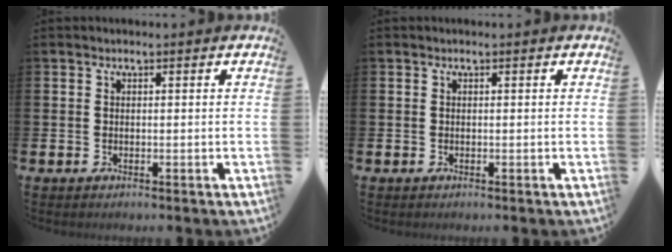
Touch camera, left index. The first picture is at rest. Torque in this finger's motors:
{"motor_torque": [0.00, 0.00, 0.00, 0.00]}